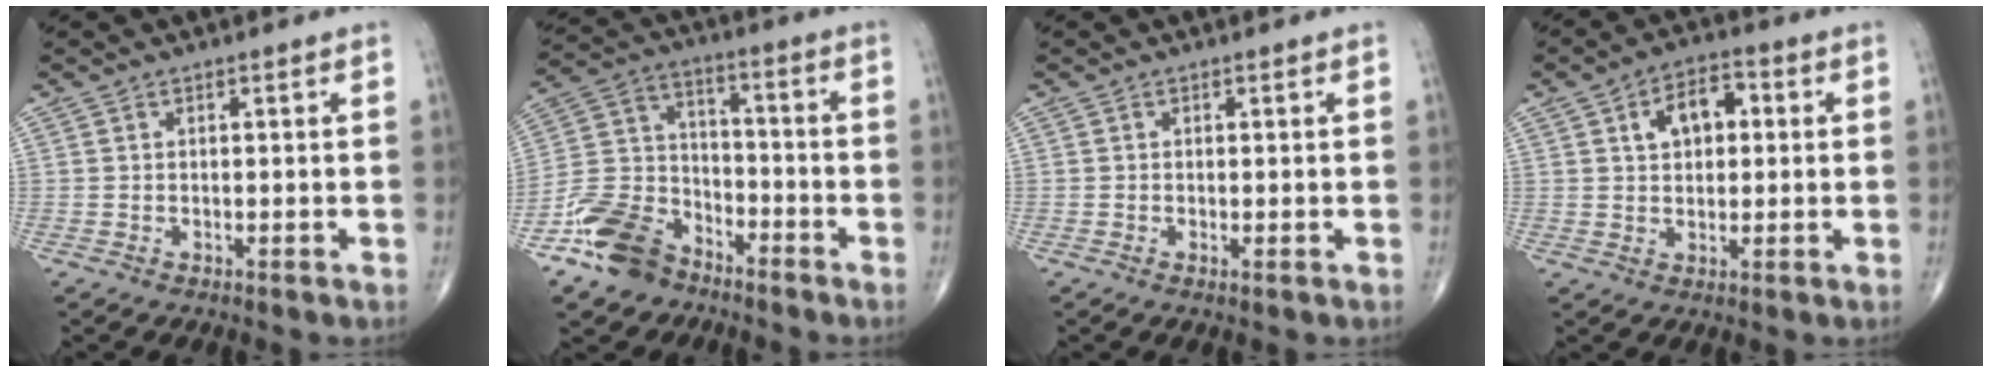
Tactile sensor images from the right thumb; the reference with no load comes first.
{"total": 12.7, "force": [-8.7, 8.0, 4.7], "torque": [-0.073, 0.063, -0.173]}
{"total": 0.6, "force": [-0.2, 0.1, 0.6], "torque": [-0.012, -0.003, -0.005]}
{"total": 8.0, "force": [2.0, 5.0, 5.9], "torque": [-0.075, 0.012, 0.026]}